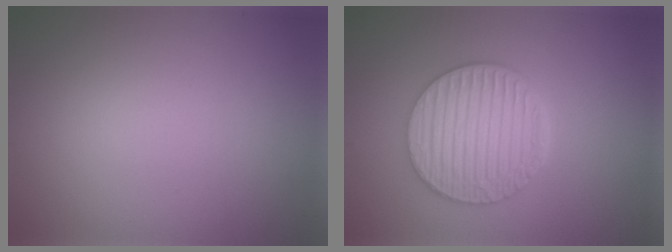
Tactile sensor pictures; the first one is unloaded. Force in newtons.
{"total": 5.9, "press": 4.7, "slide": 3.6}